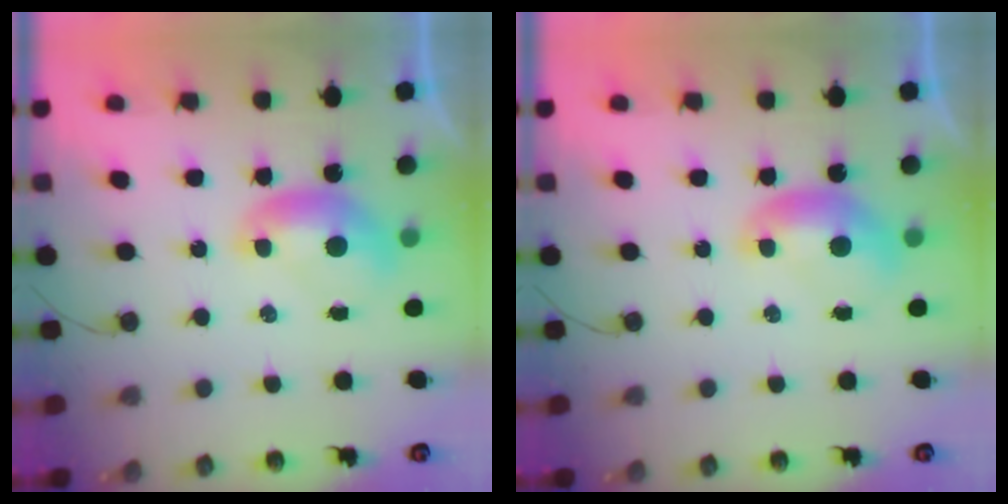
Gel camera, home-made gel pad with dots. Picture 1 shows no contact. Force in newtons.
{"total": 0.0}